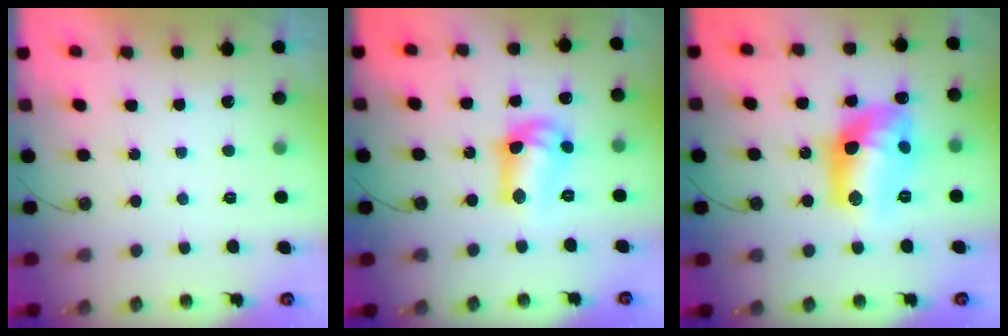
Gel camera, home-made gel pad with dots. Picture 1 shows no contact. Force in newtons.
{"total": 12.5, "press": 11.9, "slide": 3.9}
{"total": 15.6, "press": 15.6, "slide": 1.1}